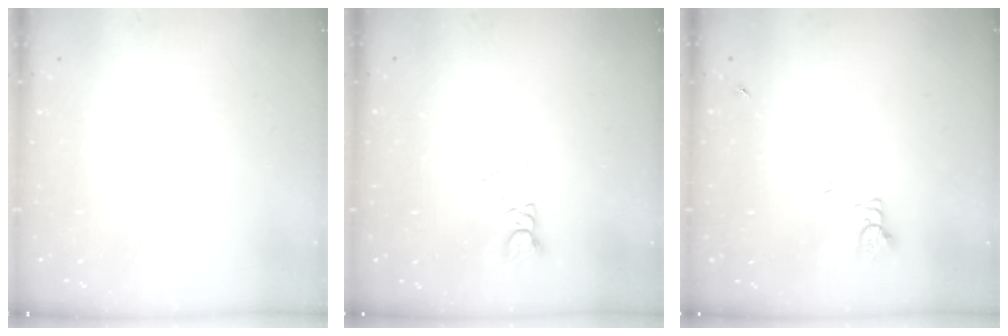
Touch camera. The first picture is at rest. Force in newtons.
{"total": 1.6, "press": 1.6, "slide": 0.2}
{"total": 3.4, "press": 3.4, "slide": 0.4}